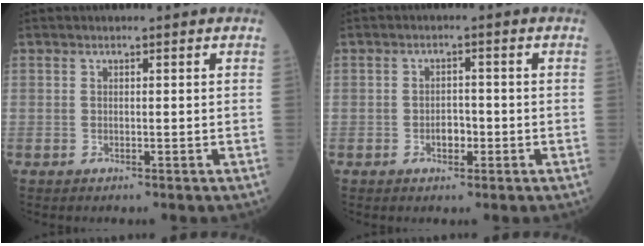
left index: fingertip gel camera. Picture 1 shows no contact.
{"total": 2.4, "force": [-1.0, 1.4, 1.7], "torque": [-0.024, 0.004, -0.016]}